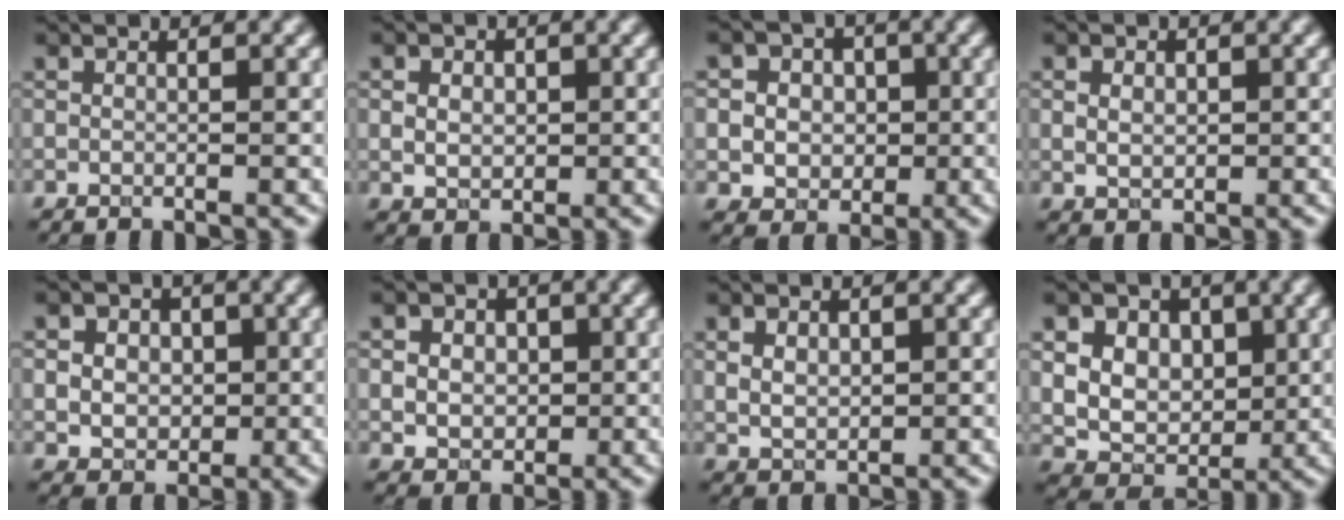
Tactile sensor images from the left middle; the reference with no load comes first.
{"total": 3.1, "force": [0.8, 2.4, 1.8], "torque": [-0.028, 0.010, 0.001]}
{"total": 7.3, "force": [1.7, 6.4, 3.2], "torque": [-0.060, 0.031, 0.013]}
{"total": 1.9, "force": [0.3, 1.5, 1.2], "torque": [-0.019, 0.001, 0.006]}
{"total": 6.8, "force": [1.8, 5.5, 3.6], "torque": [-0.061, 0.028, 0.012]}
{"total": 5.9, "force": [1.6, 4.7, 3.2], "torque": [-0.053, 0.024, 0.007]}
{"total": 2.6, "force": [0.5, 1.7, 1.8], "torque": [-0.035, -0.003, 0.017]}
{"total": 10.5, "force": [3.9, 8.0, 5.6], "torque": [-0.095, 0.018, 0.063]}